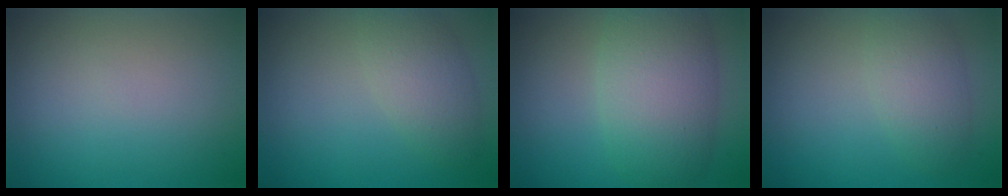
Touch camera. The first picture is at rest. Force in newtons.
{"total": 3.5, "press": 3.5, "slide": 0.2}
{"total": 7.8, "press": 7.8, "slide": 0.5}
{"total": 3.5, "press": 3.5, "slide": 0.2}